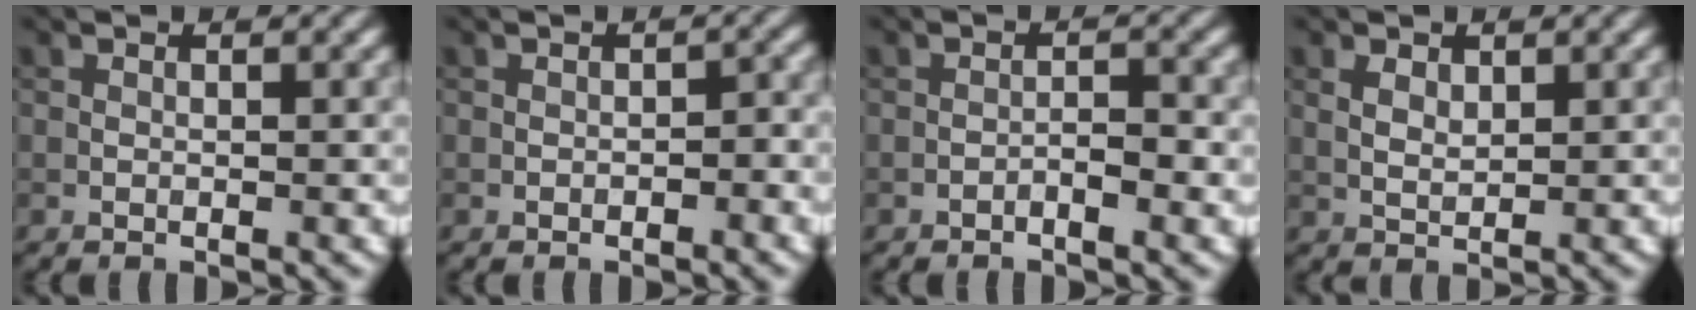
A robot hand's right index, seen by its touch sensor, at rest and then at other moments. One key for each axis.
{"total": 1.1, "fx": -0.5, "fy": 0.6, "fz": 0.8, "tx": -0.010, "ty": 0.004, "tz": -0.006}
{"total": 1.7, "fx": -0.9, "fy": 0.4, "fz": 1.4, "tx": -0.022, "ty": 0.004, "tz": -0.017}
{"total": 1.7, "fx": 0.8, "fy": 1.0, "fz": 1.1, "tx": -0.025, "ty": -0.002, "tz": 0.018}